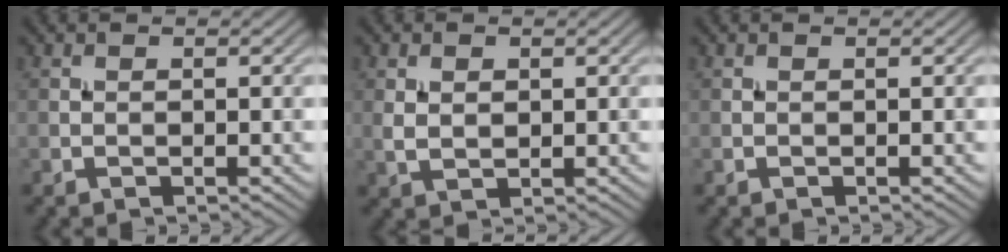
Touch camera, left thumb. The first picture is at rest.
{"total": 2.4, "force": [0.6, 1.6, 1.7], "torque": [-0.037, -0.002, 0.015]}
{"total": 0.0}